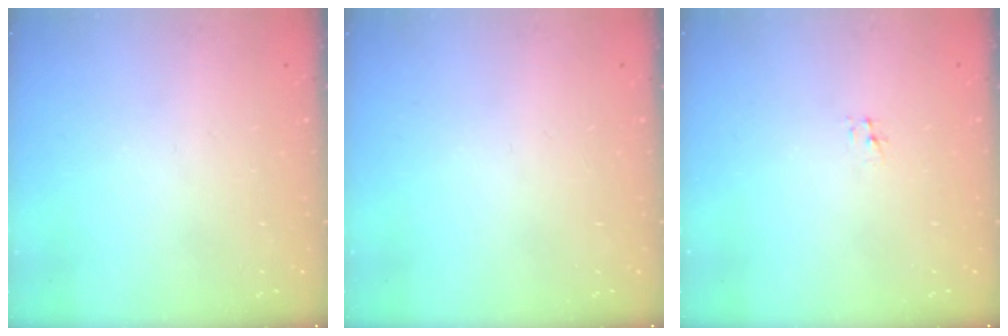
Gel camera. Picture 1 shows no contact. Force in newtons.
{"total": 0.0}
{"total": 1.9, "press": 1.9, "slide": 0.2}